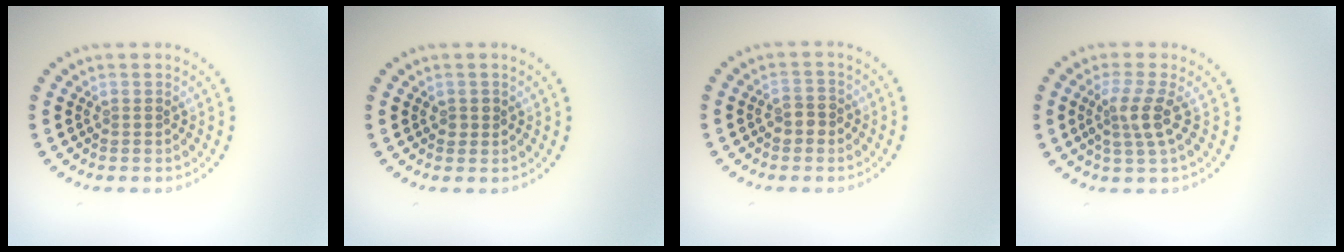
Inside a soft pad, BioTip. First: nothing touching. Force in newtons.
{"total": 0.8, "press": 0.8, "slide": 0.1}
{"total": 1.6, "press": 1.6, "slide": 0.4}
{"total": 2.7, "press": 2.1, "slide": 1.6}